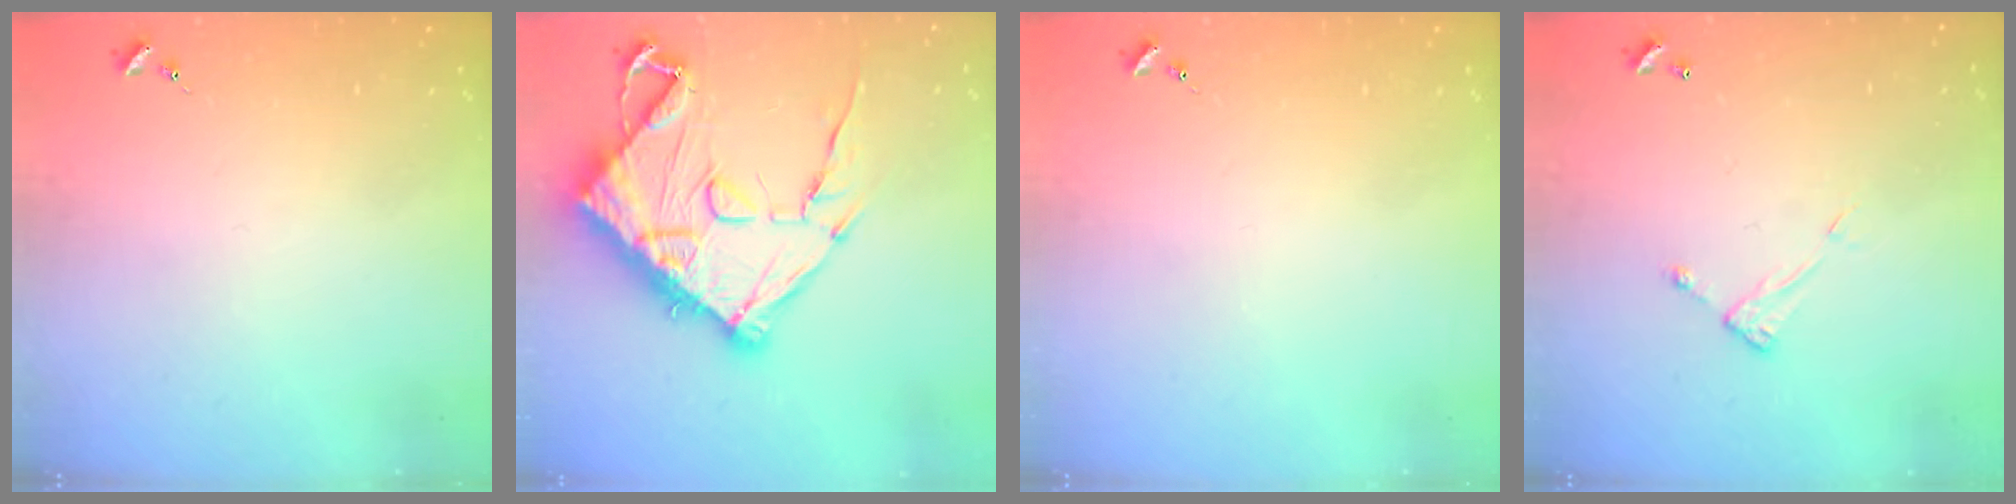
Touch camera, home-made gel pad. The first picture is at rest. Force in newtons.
{"total": 20.9, "press": 20.8, "slide": 2.3}
{"total": 0.0}
{"total": 5.0, "press": 5.0, "slide": 0.4}